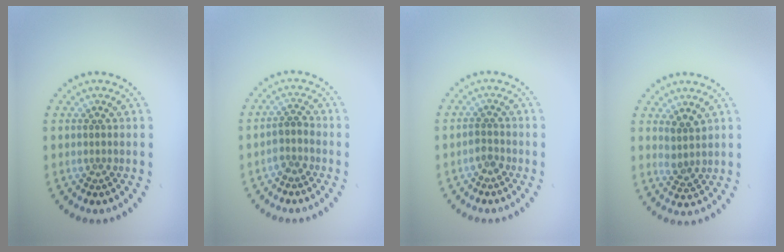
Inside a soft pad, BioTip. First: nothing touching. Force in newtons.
{"total": 1.6, "press": 1.3, "slide": 0.9}
{"total": 1.1, "press": 0.9, "slide": 0.5}
{"total": 1.9, "press": 1.5, "slide": 1.1}